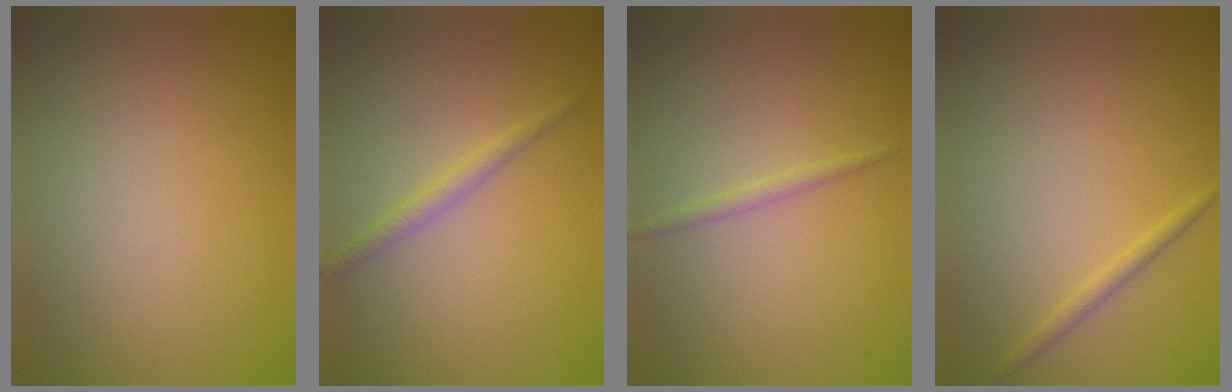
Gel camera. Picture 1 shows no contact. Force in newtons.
{"total": 1.5, "press": 1.5, "slide": 0.0}
{"total": 1.0, "press": 1.0, "slide": 0.1}
{"total": 1.1, "press": 1.1, "slide": 0.0}